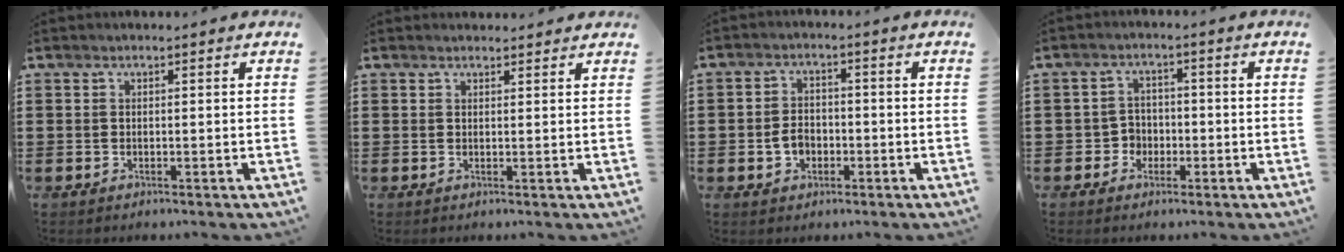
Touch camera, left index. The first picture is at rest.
{"total": 1.3, "force": [1.2, 0.3, 0.1], "torque": [-0.005, 0.002, 0.025]}
{"total": 3.5, "force": [-1.1, 2.6, 2.1], "torque": [-0.051, 0.002, -0.024]}
{"total": 3.1, "force": [-1.4, 2.6, 0.7], "torque": [-0.024, 0.005, -0.032]}